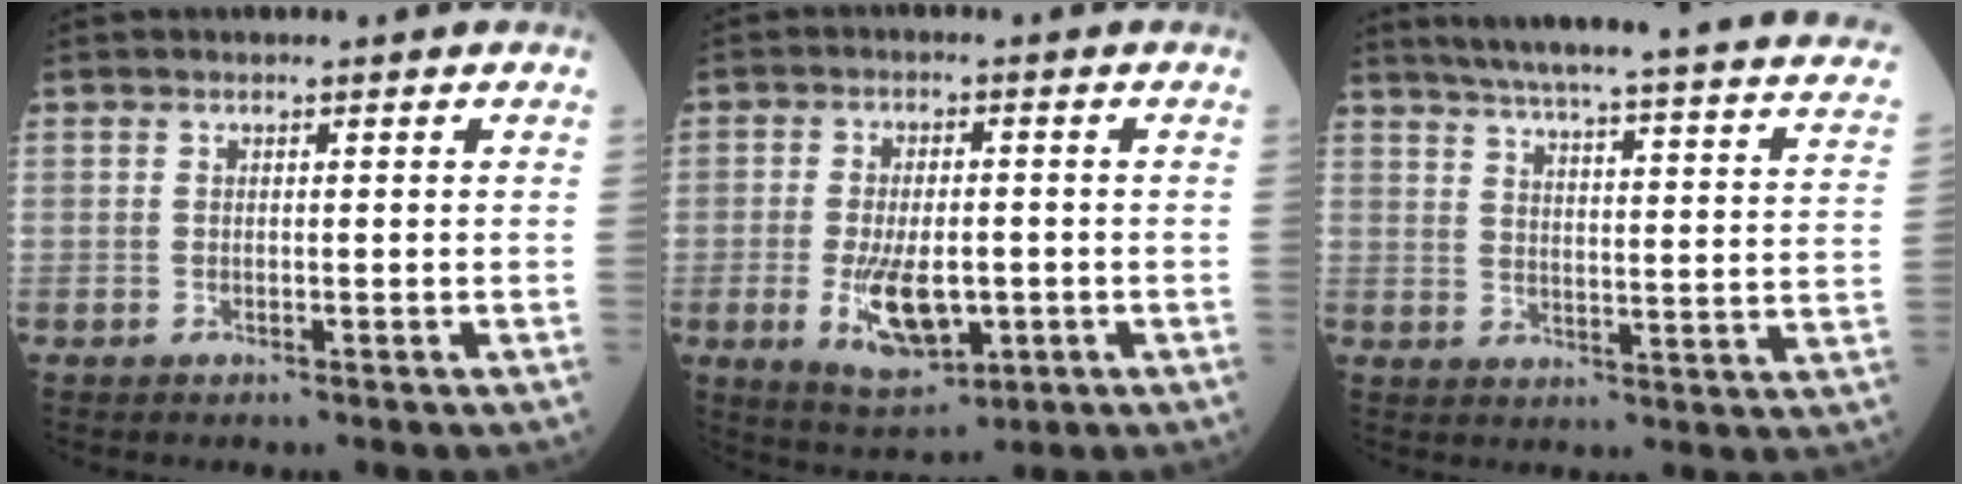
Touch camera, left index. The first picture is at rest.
{"total": 9.1, "force": [-2.3, 4.0, 7.8], "torque": [-0.149, -0.014, -0.027]}
{"total": 27.4, "force": [23.1, 1.2, 14.6], "torque": [-0.214, -0.036, 0.277]}